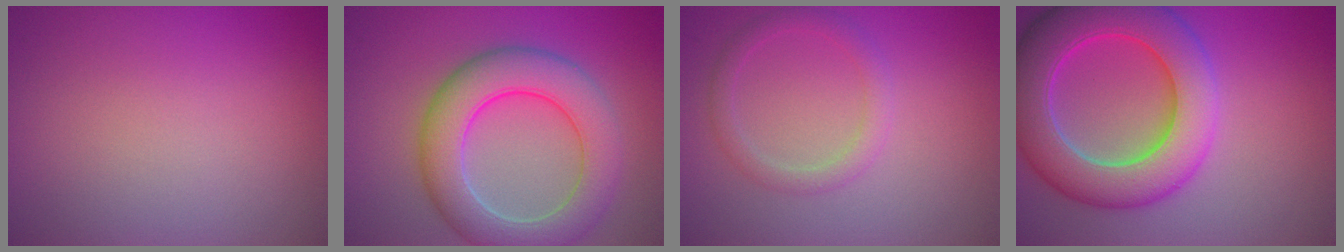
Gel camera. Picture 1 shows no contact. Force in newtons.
{"total": 7.5, "press": 7.5, "slide": 0.3}
{"total": 2.0, "press": 2.0, "slide": 0.0}
{"total": 9.8, "press": 9.8, "slide": 0.3}